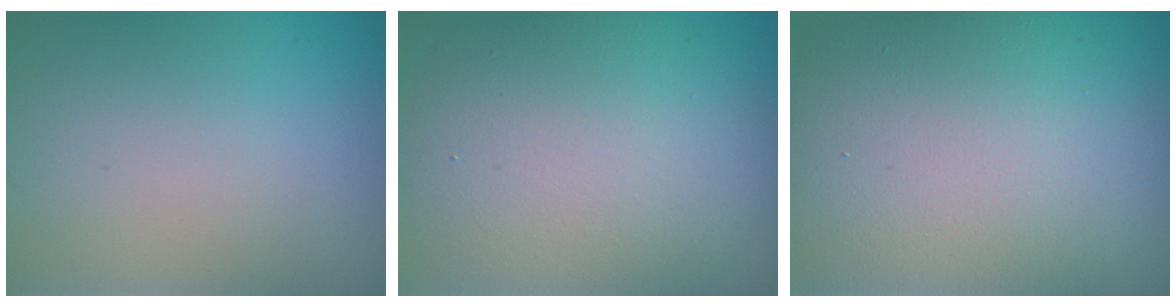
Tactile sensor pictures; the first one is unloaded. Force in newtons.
{"total": 10.5, "press": 10.5, "slide": 0.4}
{"total": 17.8, "press": 17.7, "slide": 1.7}